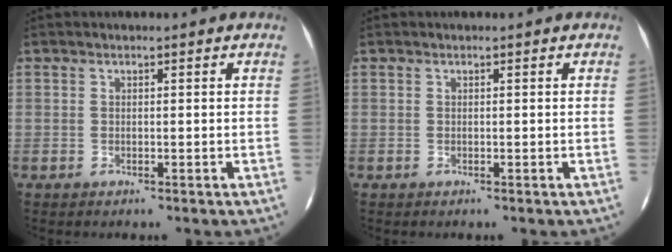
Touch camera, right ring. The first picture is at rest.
{"total": 0.0}